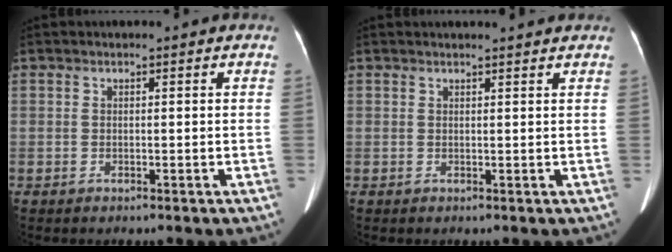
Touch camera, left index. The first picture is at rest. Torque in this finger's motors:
{"motor_torque": [0.61, -0.72, 0.00, 0.00]}